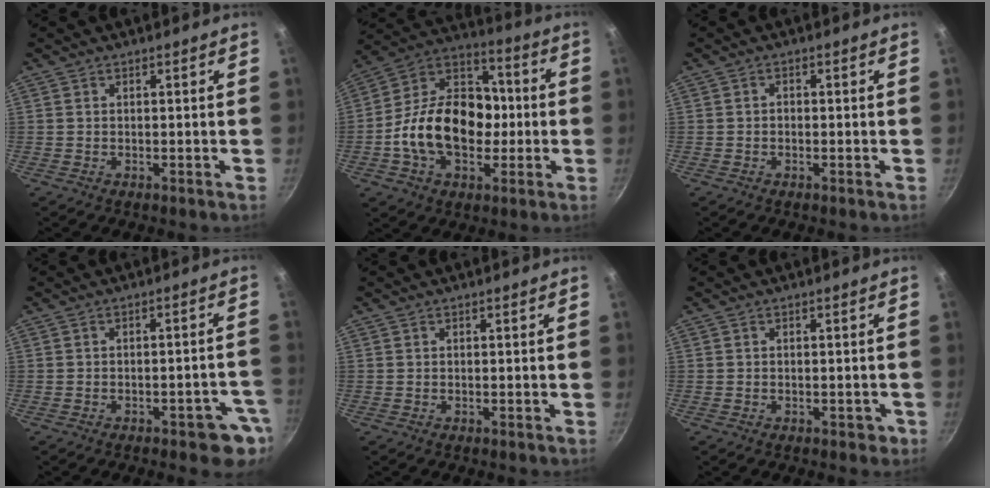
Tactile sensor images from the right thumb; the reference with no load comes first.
{"total": 20.9, "force": [-2.6, 14.6, 14.7], "torque": [-0.214, 0.045, -0.060]}
{"total": 0.9, "force": [-0.3, 0.7, 0.5], "torque": [-0.008, 0.004, -0.006]}
{"total": 6.1, "force": [-3.0, 2.6, 4.5], "torque": [-0.021, 0.030, -0.030]}
{"total": 0.0}
{"total": 1.6, "force": [-0.7, 1.2, 0.9], "torque": [-0.001, 0.012, -0.001]}